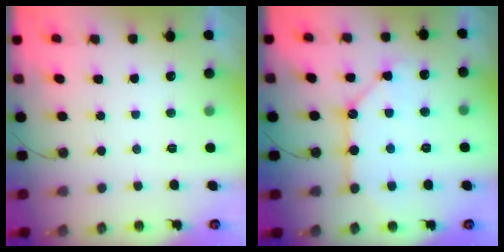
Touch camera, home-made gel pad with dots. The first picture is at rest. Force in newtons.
{"total": 12.9, "press": 12.9, "slide": 1.3}